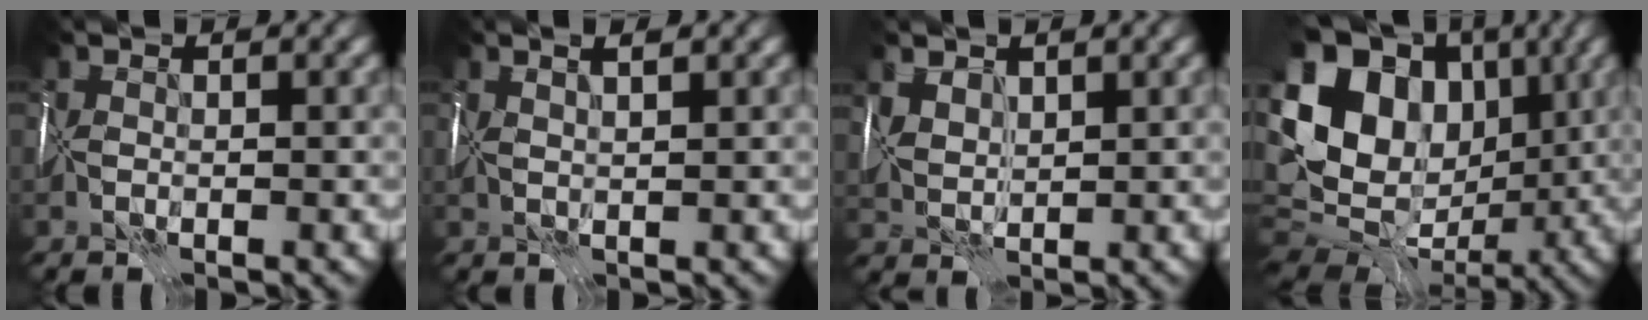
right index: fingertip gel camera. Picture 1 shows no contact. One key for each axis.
{"total": 2.6, "fx": 1.9, "fy": 0.4, "fz": 1.6, "tx": -0.005, "ty": 0.025, "tz": 0.009}
{"total": 2.4, "fx": 1.8, "fy": 1.2, "fz": 1.1, "tx": -0.034, "ty": 0.007, "tz": 0.033}
{"total": 16.4, "fx": 3.3, "fy": 12.8, "fz": 9.7, "tx": -0.179, "ty": 0.029, "tz": 0.073}